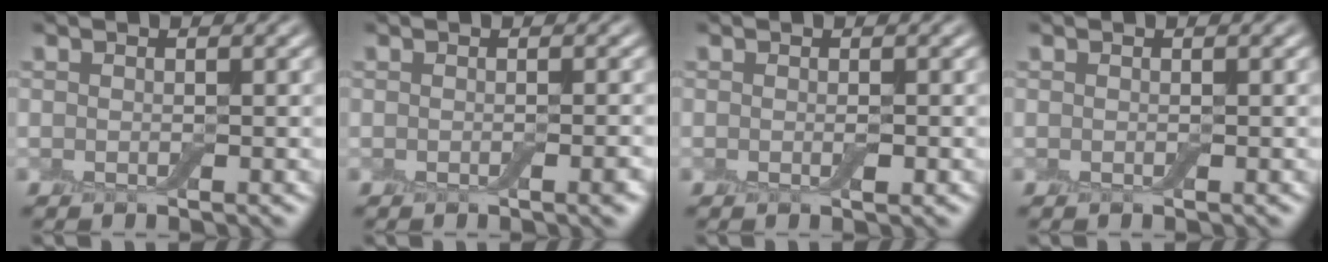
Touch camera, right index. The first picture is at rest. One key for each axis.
{"total": 1.1, "fx": -0.5, "fy": 0.1, "fz": 1.0, "tx": -0.013, "ty": -0.004, "tz": -0.006}
{"total": 0.6, "fx": -0.3, "fy": 0.2, "fz": 0.5, "tx": -0.011, "ty": -0.003, "tz": -0.002}
{"total": 0.0}